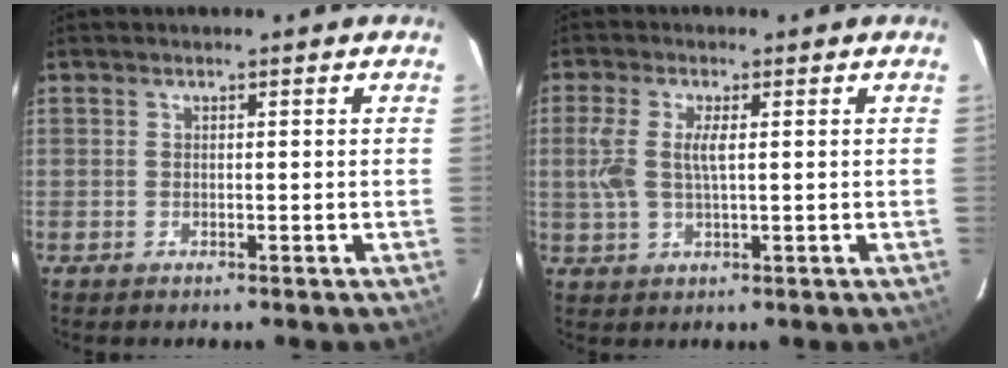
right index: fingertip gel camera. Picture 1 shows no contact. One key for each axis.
{"total": 5.2, "fx": 1.1, "fy": 0.7, "fz": 5.0, "tx": -0.110, "ty": -0.005, "tz": 0.021}